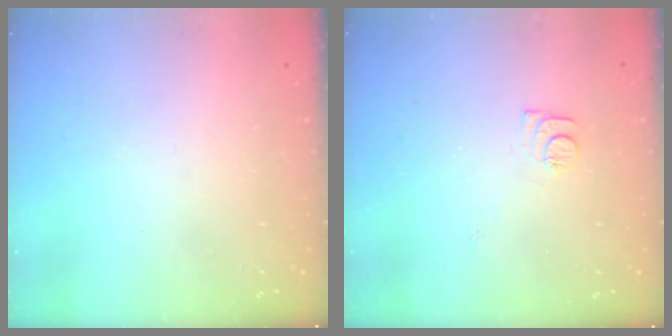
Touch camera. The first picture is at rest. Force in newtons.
{"total": 7.5, "press": 7.4, "slide": 0.8}